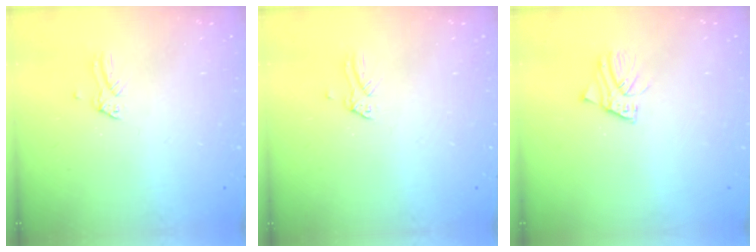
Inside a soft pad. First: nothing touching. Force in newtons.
{"total": 0.0}
{"total": 1.6, "press": 1.6, "slide": 0.3}